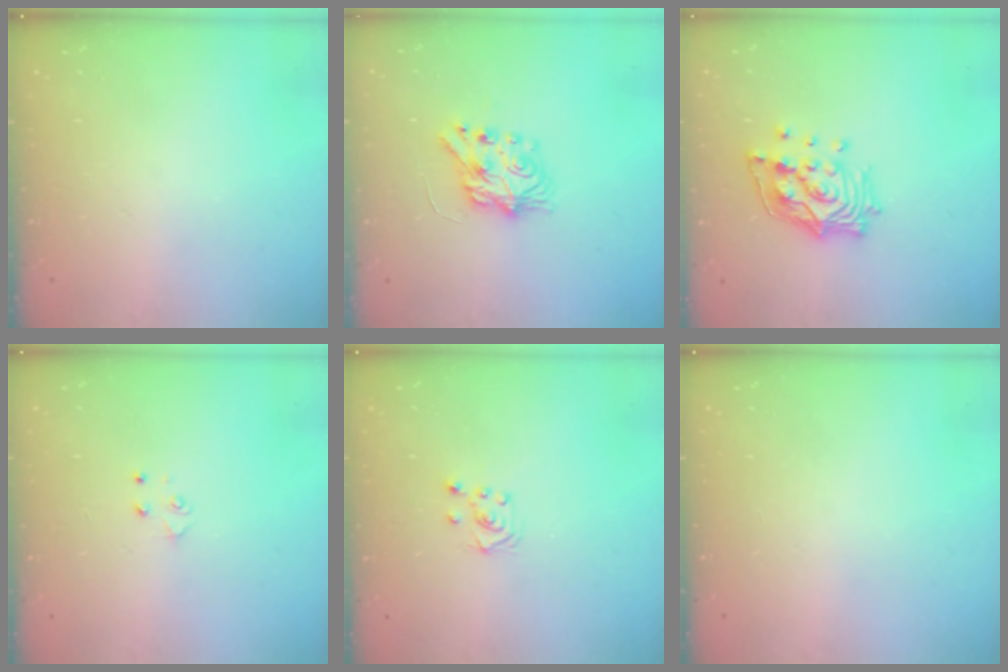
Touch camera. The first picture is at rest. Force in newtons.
{"total": 7.4, "press": 7.4, "slide": 0.2}
{"total": 14.3, "press": 14.2, "slide": 1.9}
{"total": 3.6, "press": 3.5, "slide": 0.4}
{"total": 3.2, "press": 3.2, "slide": 0.3}
{"total": 0.0}